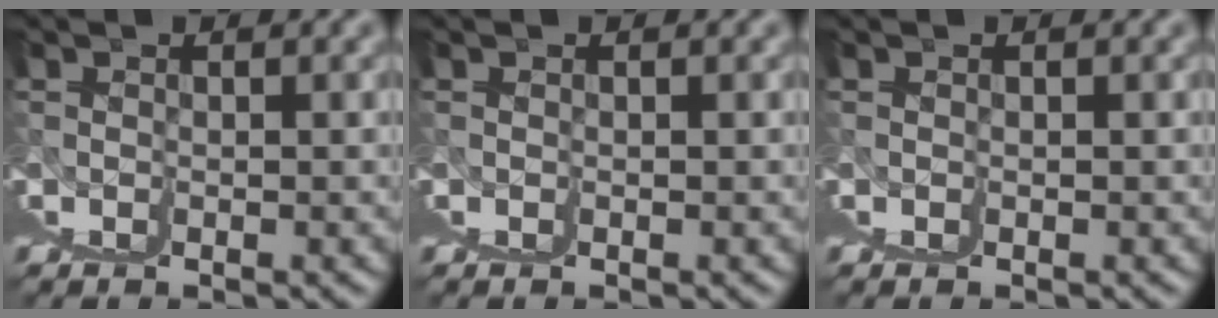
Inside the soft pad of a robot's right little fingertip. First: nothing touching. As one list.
[{"total": 0.0}, {"total": 0.0}]